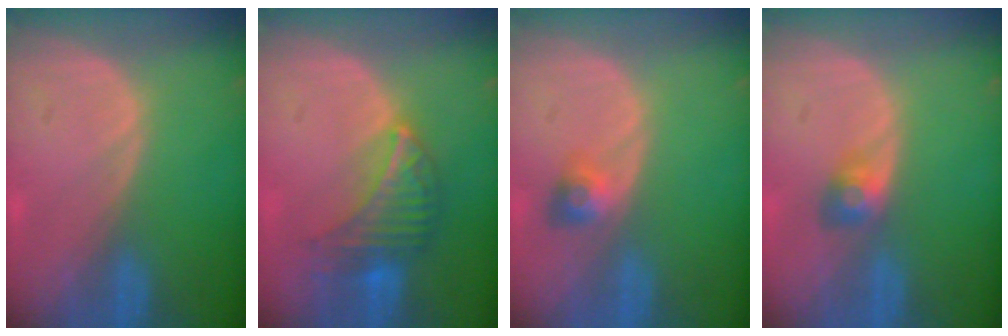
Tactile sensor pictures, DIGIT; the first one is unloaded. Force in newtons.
{"total": 6.7, "press": 6.5, "slide": 1.5}
{"total": 3.0, "press": 2.7, "slide": 1.3}
{"total": 3.0, "press": 2.6, "slide": 1.4}